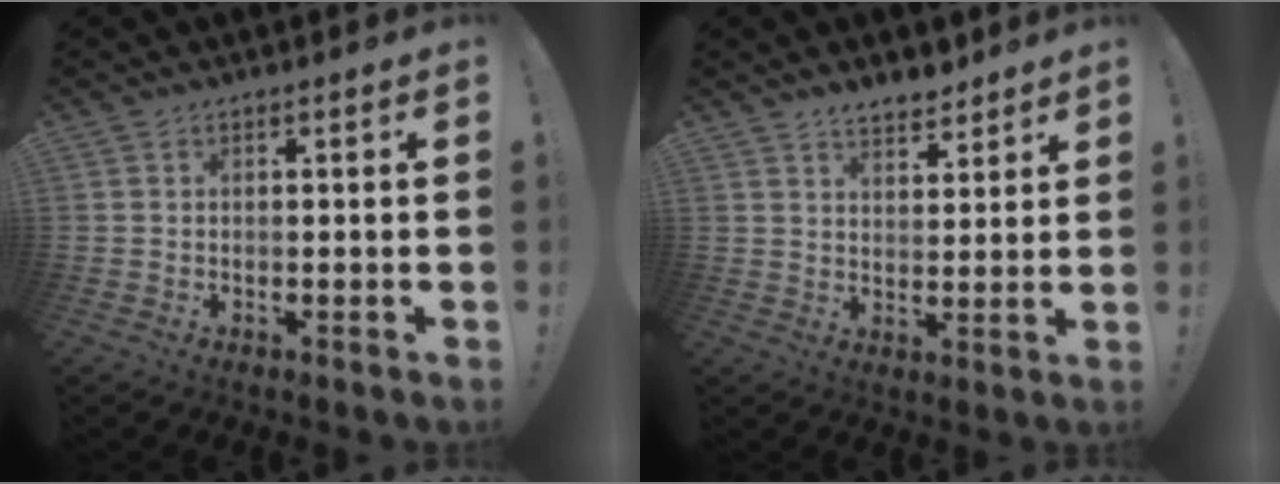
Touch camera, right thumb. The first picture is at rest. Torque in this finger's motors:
{"motor_torque": [0.00, 0.01, 0.02, 0.02, 0.00]}